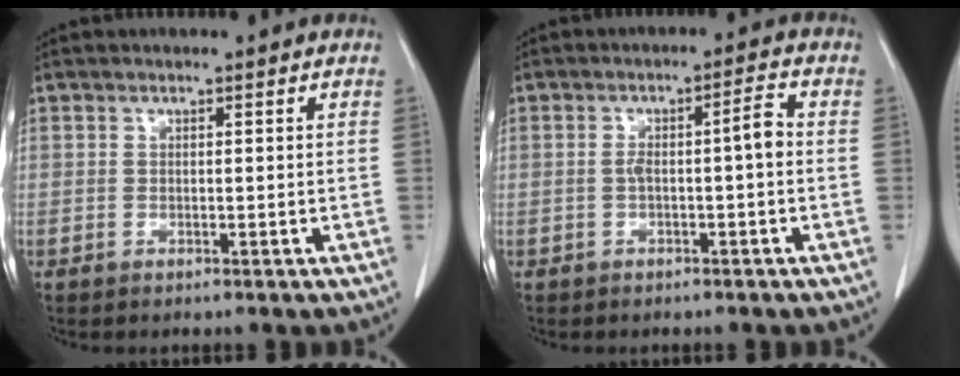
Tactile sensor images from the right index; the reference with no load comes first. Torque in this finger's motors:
{"motor_torque": [0.21, -0.07, 0.04, 0.03]}